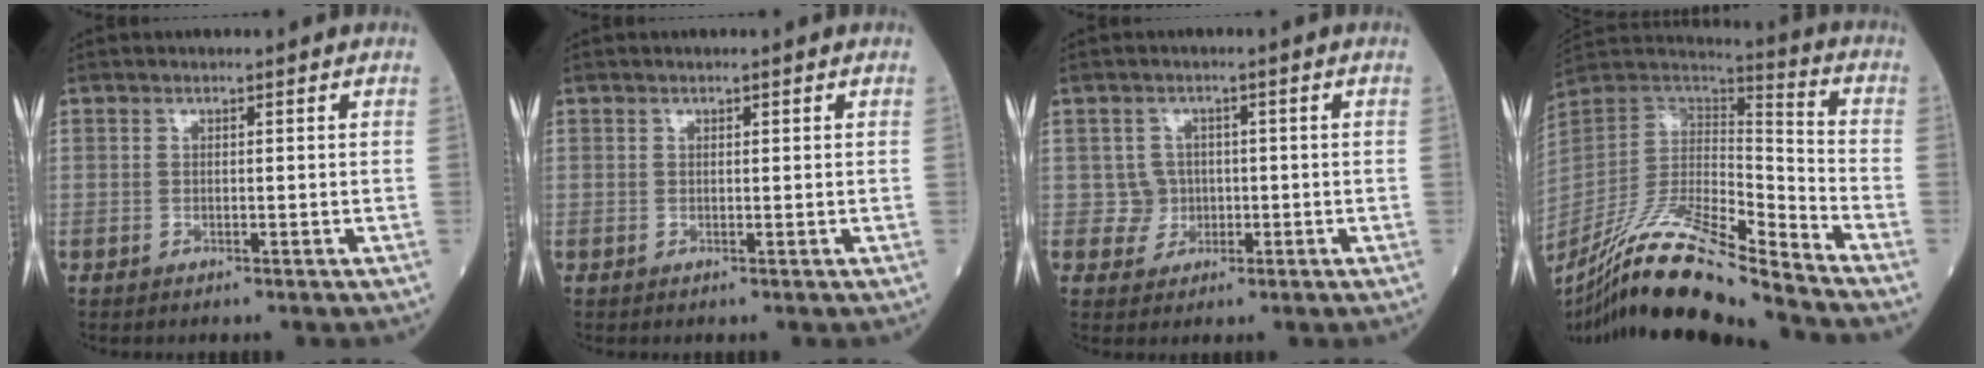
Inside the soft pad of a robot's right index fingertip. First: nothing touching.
{"total": 0.0}
{"total": 2.7, "force": [-0.2, 2.7, -0.2], "torque": [0.017, 0.007, -0.004]}
{"total": 19.7, "force": [-16.2, 0.4, 11.3], "torque": [-0.231, -0.008, -0.305]}